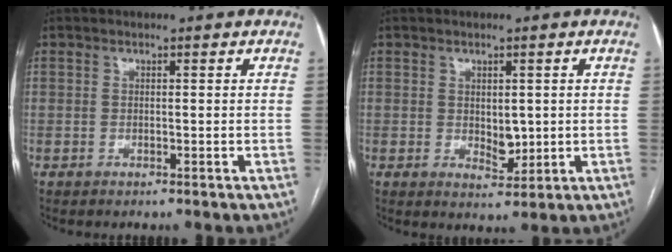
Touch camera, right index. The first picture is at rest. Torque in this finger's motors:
{"motor_torque": [0.25, 0.17, 0.06, 0.01]}